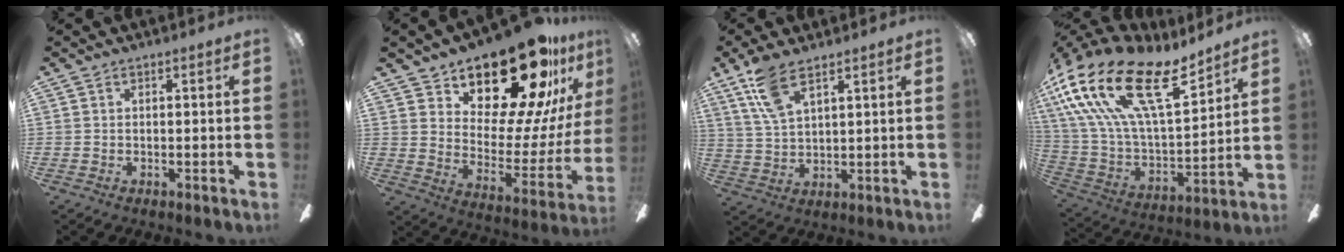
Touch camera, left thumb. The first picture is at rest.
{"total": 24.7, "force": [19.4, 9.3, 12.3], "torque": [-0.171, -0.147, 0.331]}
{"total": 9.1, "force": [6.3, 3.3, 5.7], "torque": [-0.126, -0.016, 0.119]}
{"total": 27.0, "force": [15.3, 11.4, 19.0], "torque": [-0.385, -0.088, 0.268]}